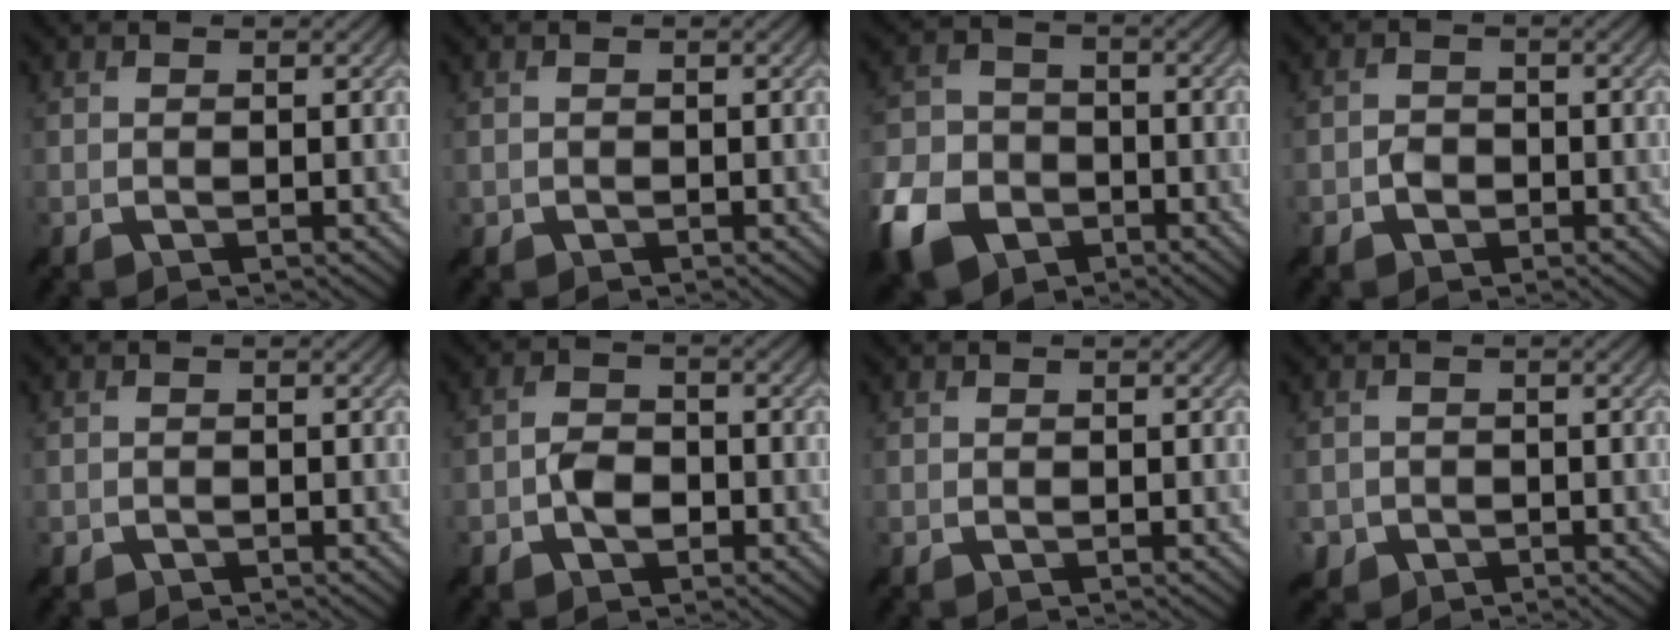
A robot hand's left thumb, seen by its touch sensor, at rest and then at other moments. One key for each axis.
{"total": 0.8, "fx": -0.3, "fy": 0.7, "fz": -0.2, "tx": 0.009, "ty": -0.005, "tz": -0.006}
{"total": 10.1, "fx": -5.5, "fy": 6.8, "fz": 4.9, "tx": -0.135, "ty": -0.020, "tz": -0.122}
{"total": 1.7, "fx": -0.8, "fy": 1.3, "fz": 0.8, "tx": -0.014, "ty": 0.004, "tz": -0.020}
{"total": 0.7, "fx": -0.5, "fy": 0.4, "fz": -0.2, "tx": 0.008, "ty": -0.001, "tz": -0.010}
{"total": 3.3, "fx": -1.3, "fy": 1.8, "fz": 2.5, "tx": -0.051, "ty": 0.007, "tz": -0.031}
{"total": 0.0}
{"total": 2.1, "fx": -1.1, "fy": 1.8, "fz": 0.1, "tx": 0.004, "ty": -0.006, "tz": -0.026}